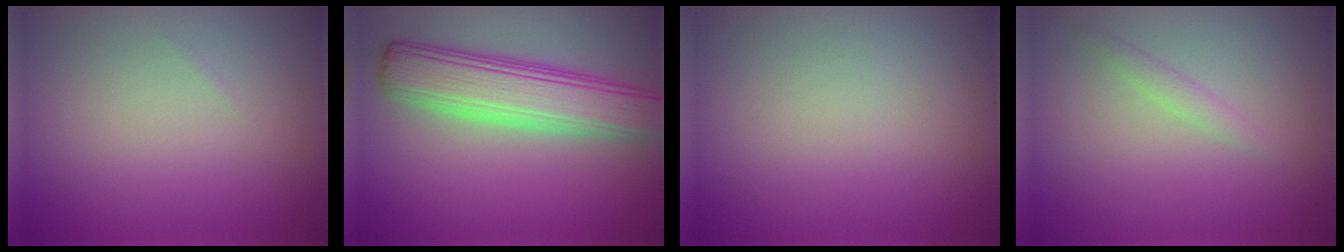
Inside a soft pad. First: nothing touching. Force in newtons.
{"total": 7.1, "press": 7.1, "slide": 0.6}
{"total": 0.0}
{"total": 1.1, "press": 1.1, "slide": 0.2}